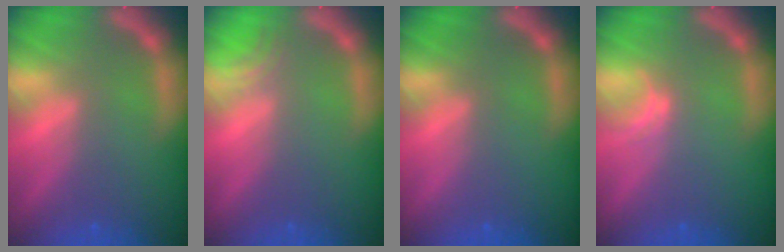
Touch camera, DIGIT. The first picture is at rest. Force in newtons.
{"total": 1.5}
{"total": 0.0}
{"total": 1.0}